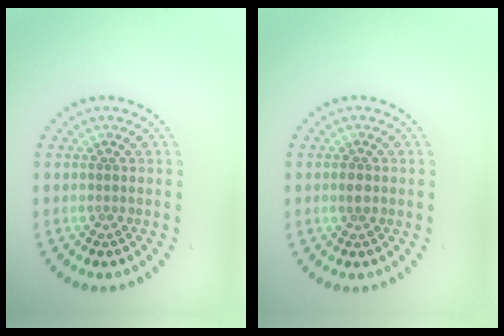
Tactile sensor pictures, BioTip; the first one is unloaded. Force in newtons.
{"total": 1.0, "press": 1.0, "slide": 0.0}